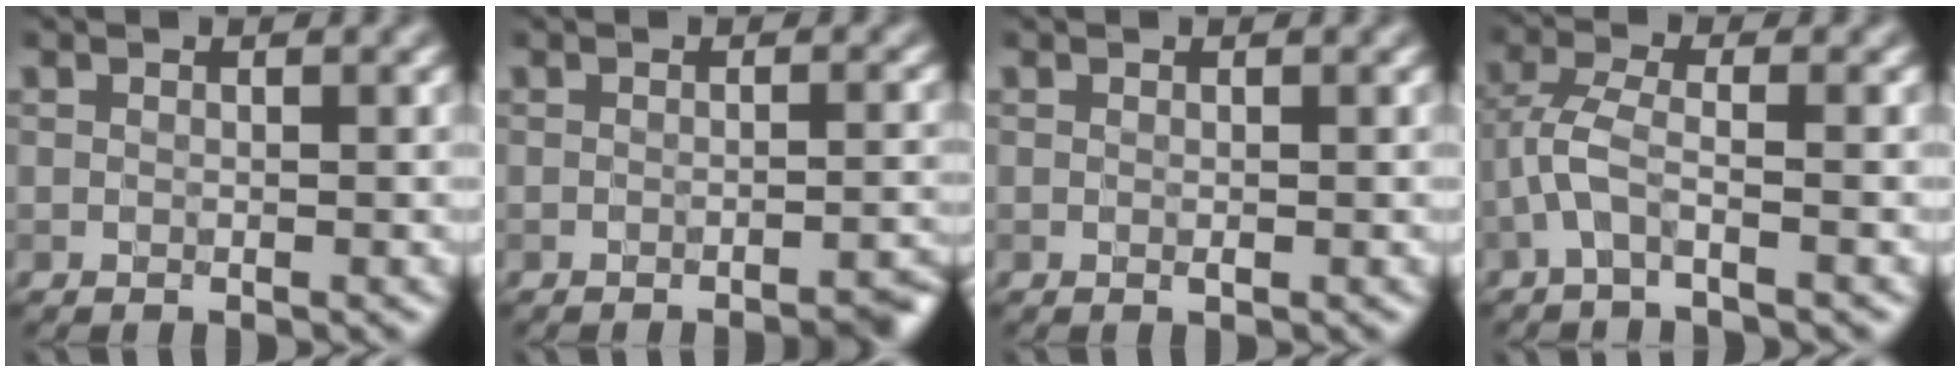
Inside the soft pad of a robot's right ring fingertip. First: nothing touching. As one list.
[{"total": 3.0, "force": [-2.1, 0.7, 2.1], "torque": [-0.012, 0.011, -0.029]}, {"total": 0.0}, {"total": 2.8, "force": [-1.4, 0.6, 2.3], "torque": [-0.059, 0.009, -0.039]}]